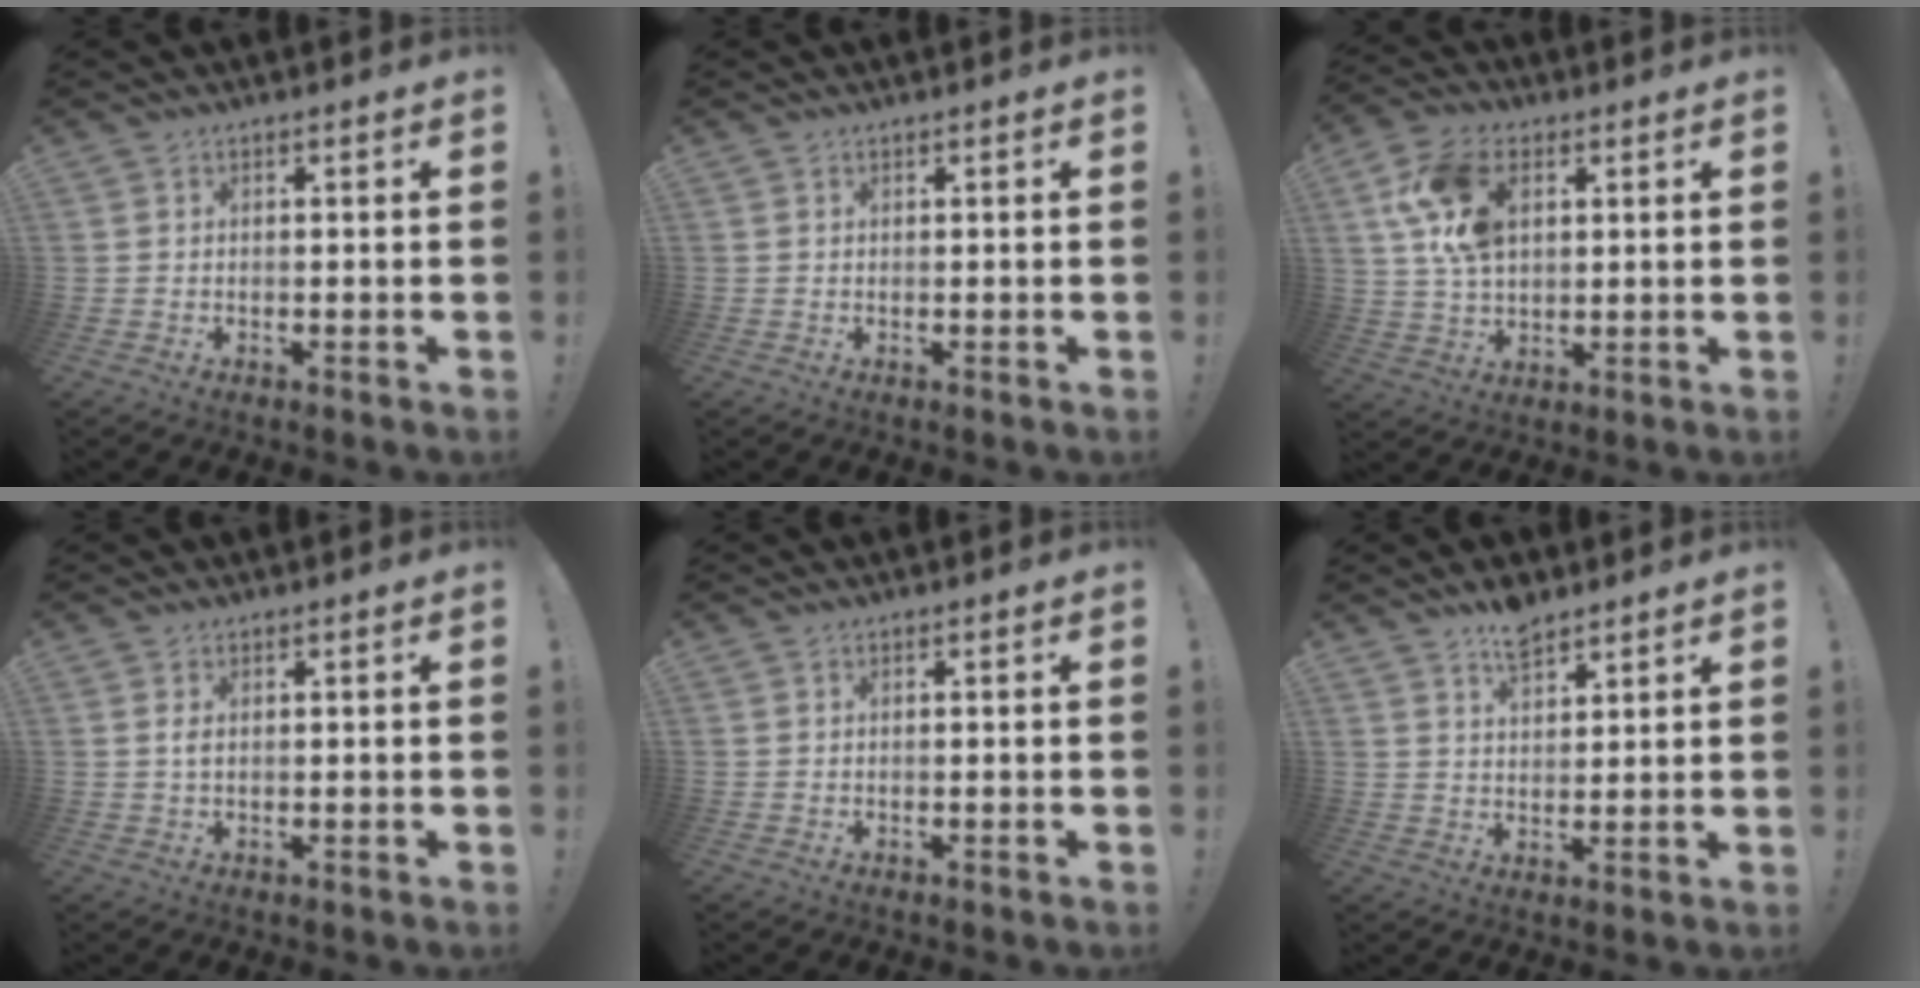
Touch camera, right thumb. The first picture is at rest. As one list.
[{"total": 0.0}, {"total": 15.0, "force": [5.1, 9.7, 10.2], "torque": [-0.196, -0.004, 0.094]}, {"total": 1.4, "force": [0.3, 0.5, 1.3], "torque": [-0.024, 0.003, 0.003]}, {"total": 0.0}, {"total": 6.5, "force": [5.2, 2.7, 2.8], "torque": [-0.042, -0.028, 0.092]}]